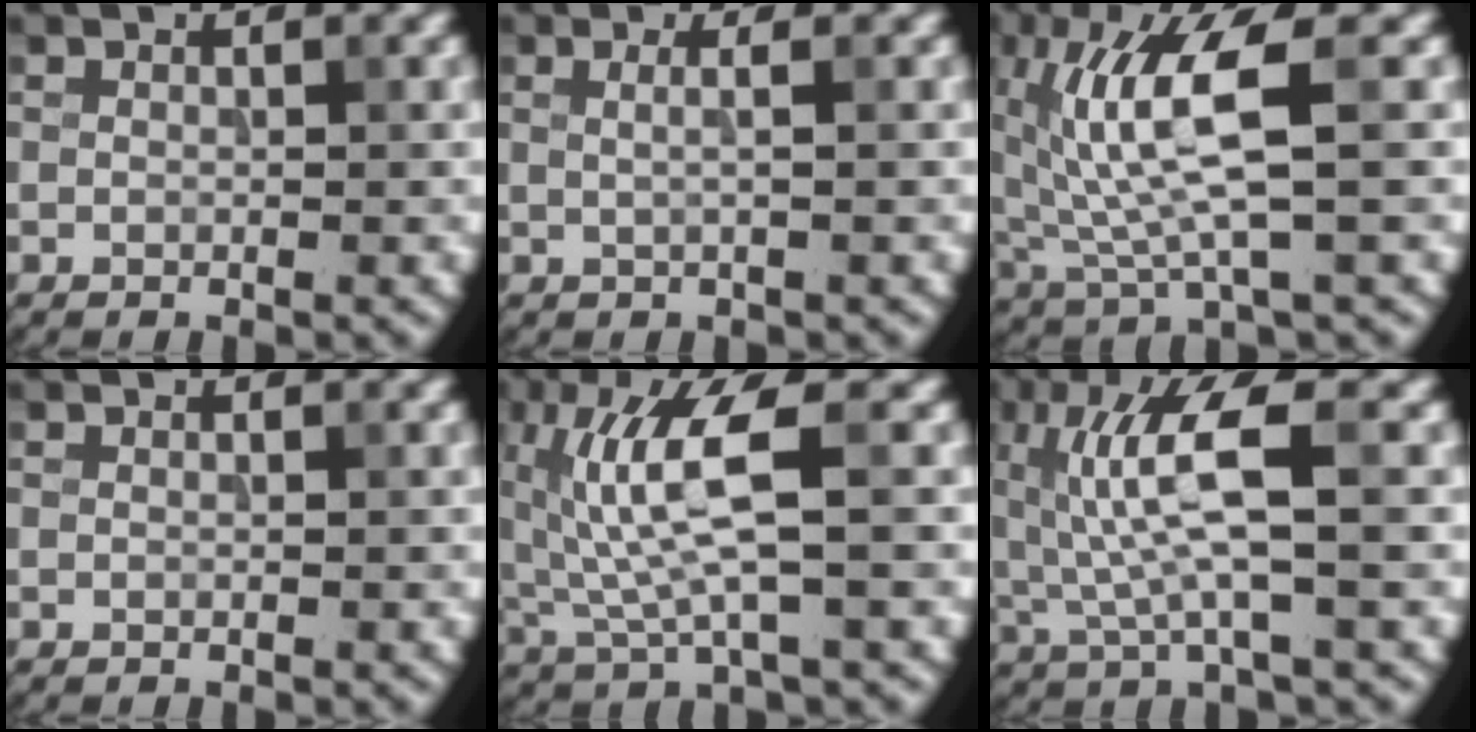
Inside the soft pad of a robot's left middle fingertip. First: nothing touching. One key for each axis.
{"total": 1.9, "fx": 0.5, "fy": 0.8, "fz": 1.7, "tx": -0.014, "ty": -0.002, "tz": -0.009}
{"total": 7.9, "fx": 1.4, "fy": 1.9, "fz": 7.6, "tx": -0.156, "ty": -0.004, "tz": 0.031}
{"total": 0.0}
{"total": 7.1, "fx": 1.2, "fy": 1.7, "fz": 6.8, "tx": -0.146, "ty": -0.003, "tz": 0.028}
{"total": 7.0, "fx": 0.9, "fy": 1.4, "fz": 6.8, "tx": -0.146, "ty": 0.003, "tz": 0.020}